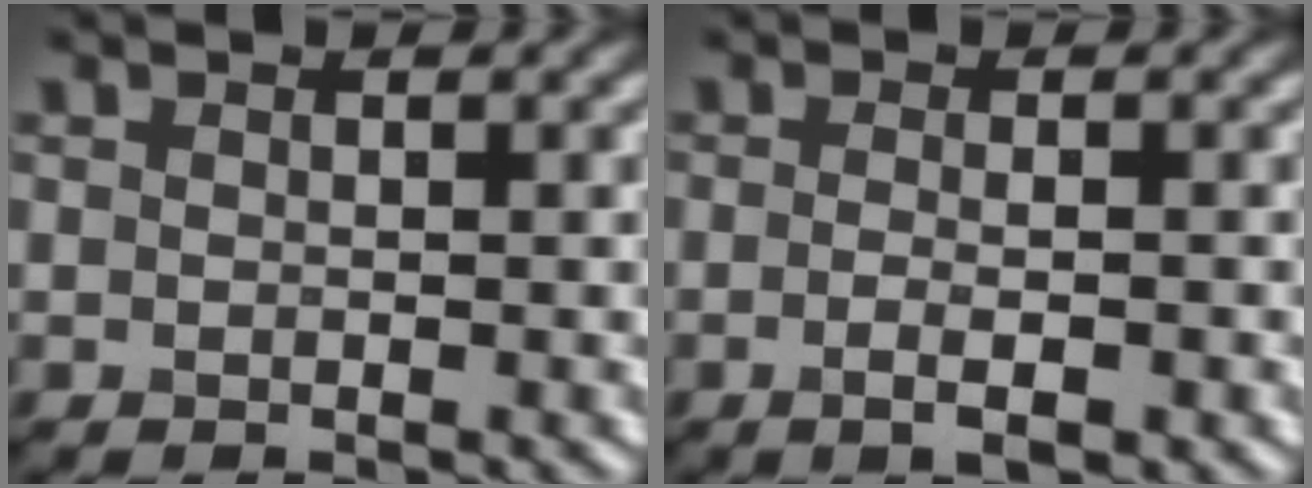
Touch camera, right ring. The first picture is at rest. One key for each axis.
{"total": 2.4, "fx": -0.8, "fy": 0.7, "fz": 2.2, "tx": -0.034, "ty": -0.003, "tz": -0.013}